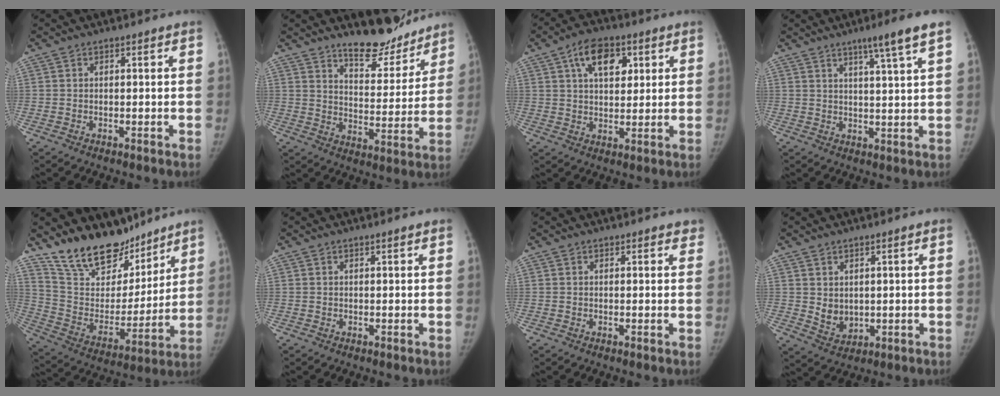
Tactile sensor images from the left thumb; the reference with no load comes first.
{"total": 12.2, "force": [10.8, 4.0, 4.2], "torque": [-0.024, -0.084, 0.169]}
{"total": 10.0, "force": [4.2, 5.8, 6.9], "torque": [-0.087, -0.009, 0.066]}
{"total": 7.0, "force": [4.5, -0.6, 5.4], "torque": [-0.085, -0.024, 0.070]}
{"total": 19.2, "force": [15.9, 8.6, 6.6], "torque": [-0.066, -0.100, 0.282]}
{"total": 0.8, "force": [0.7, 0.0, 0.4], "torque": [-0.007, -0.001, 0.012]}
{"total": 2.2, "force": [1.9, 1.0, 0.6], "torque": [0.018, -0.001, 0.015]}
{"total": 4.3, "force": [1.3, 3.2, 2.6], "torque": [-0.031, -0.019, 0.038]}